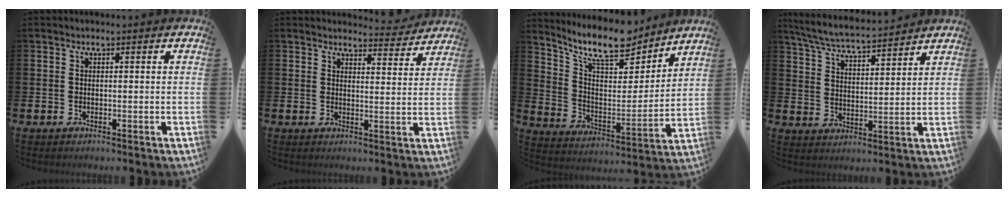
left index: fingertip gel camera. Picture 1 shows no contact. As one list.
[{"total": 3.8, "force": [3.7, 0.6, 0.2], "torque": [0.003, -0.029, 0.063]}, {"total": 11.8, "force": [10.2, 3.2, 4.8], "torque": [-0.114, -0.063, 0.180]}, {"total": 6.2, "force": [6.0, 0.4, 1.6], "torque": [-0.058, -0.035, 0.105]}]